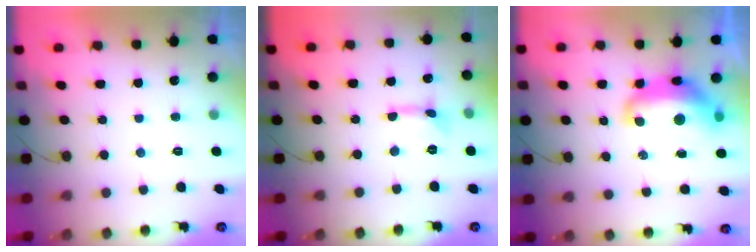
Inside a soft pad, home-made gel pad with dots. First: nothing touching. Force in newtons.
{"total": 1.0, "press": 1.0, "slide": 0.1}
{"total": 14.9, "press": 14.8, "slide": 1.1}